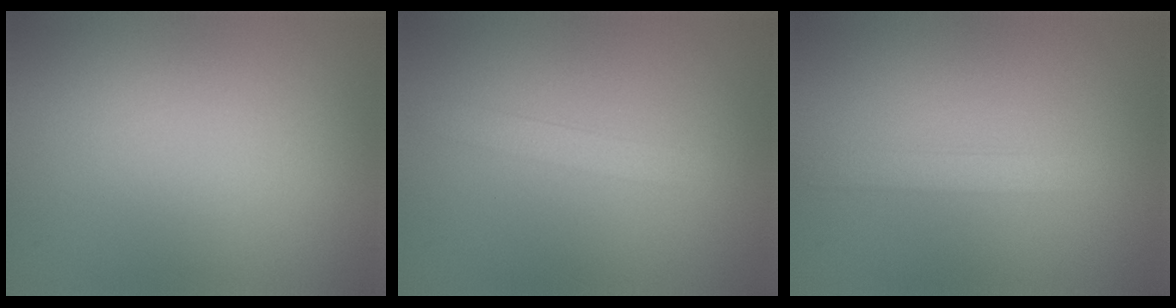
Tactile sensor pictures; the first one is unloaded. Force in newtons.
{"total": 1.6, "press": 1.6, "slide": 0.1}
{"total": 1.8, "press": 1.8, "slide": 0.0}